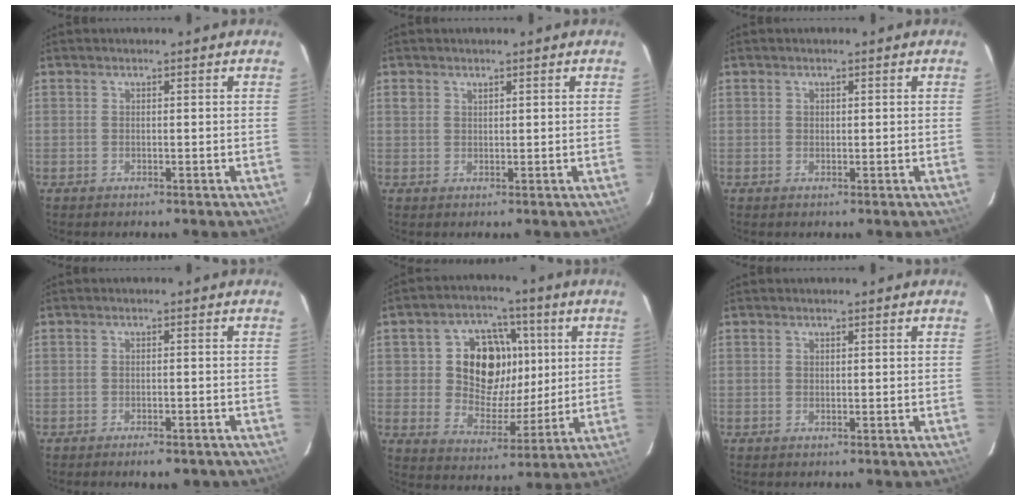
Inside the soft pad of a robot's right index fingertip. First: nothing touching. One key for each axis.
{"total": 1.2, "fx": 0.7, "fy": 0.9, "fz": 0.4, "tx": -0.006, "ty": 0.002, "tz": 0.013}
{"total": 0.6, "fx": 0.1, "fy": 0.6, "fz": 0.1, "tx": 0.001, "ty": 0.003, "tz": 0.002}
{"total": 4.7, "fx": -3.6, "fy": 1.7, "fz": 2.5, "tx": -0.047, "ty": -0.004, "tz": -0.044}
{"total": 13.6, "fx": 2.9, "fy": 11.2, "fz": 7.1, "tx": -0.142, "ty": 0.015, "tz": 0.057}
{"total": 0.0}